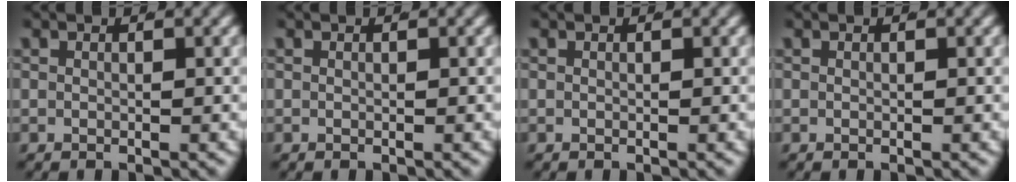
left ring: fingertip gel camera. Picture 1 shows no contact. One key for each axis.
{"total": 0.0}
{"total": 0.0}
{"total": 0.0}